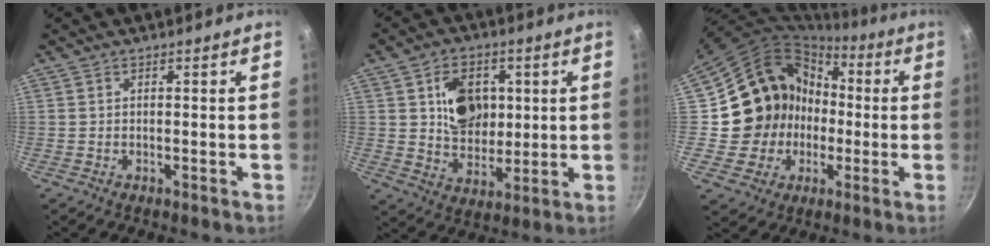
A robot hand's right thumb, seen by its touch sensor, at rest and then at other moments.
{"total": 11.7, "force": [2.7, 9.0, 7.0], "torque": [-0.072, -0.014, 0.048]}
{"total": 16.5, "force": [-0.5, 15.8, 4.7], "torque": [-0.051, 0.038, -0.001]}